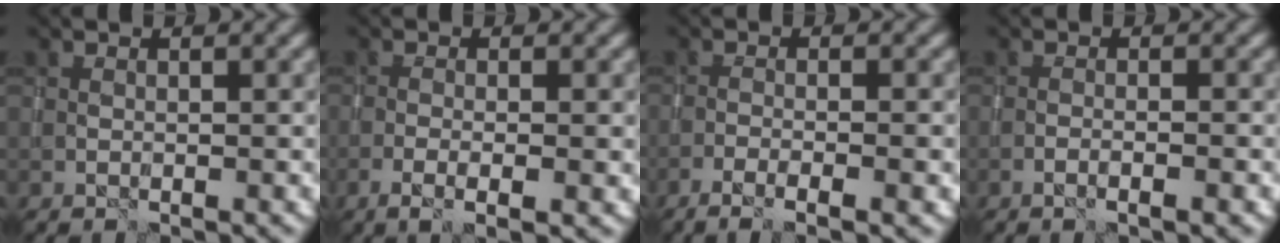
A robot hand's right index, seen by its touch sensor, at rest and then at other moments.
{"total": 3.4, "force": [-1.2, 1.0, 3.1], "torque": [-0.055, -0.004, -0.025]}
{"total": 4.1, "force": [-2.4, 1.0, 3.2], "torque": [-0.052, 0.002, -0.045]}
{"total": 2.1, "force": [-1.1, 0.4, 1.8], "torque": [-0.026, 0.011, -0.022]}